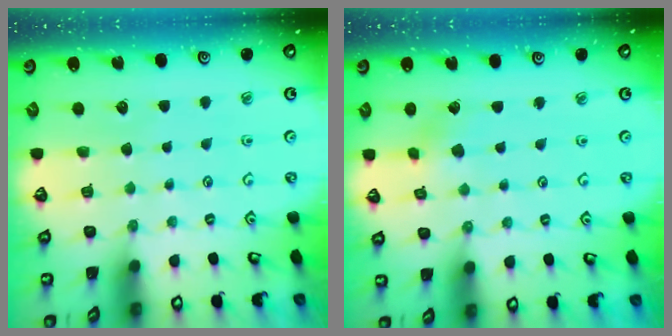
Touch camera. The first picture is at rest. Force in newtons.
{"total": 2.6, "press": 2.5, "slide": 0.8}